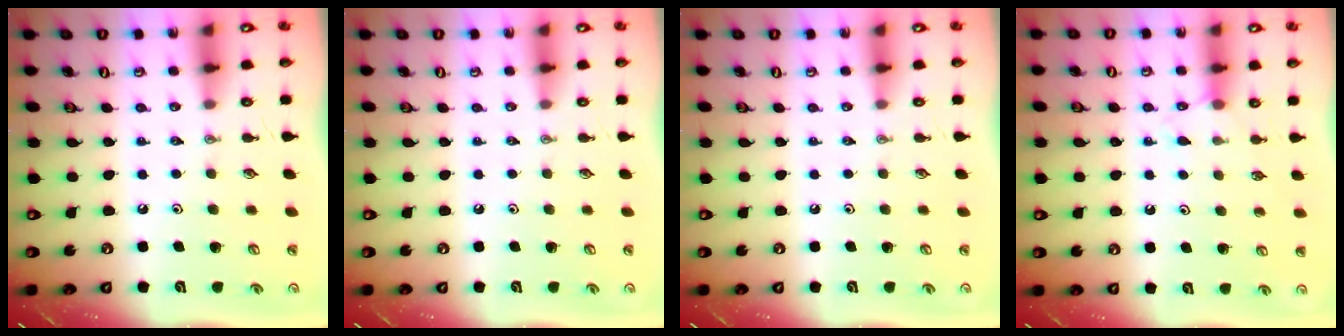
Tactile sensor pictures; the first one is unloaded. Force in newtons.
{"total": 0.0}
{"total": 0.0}
{"total": 5.7, "press": 5.6, "slide": 0.7}